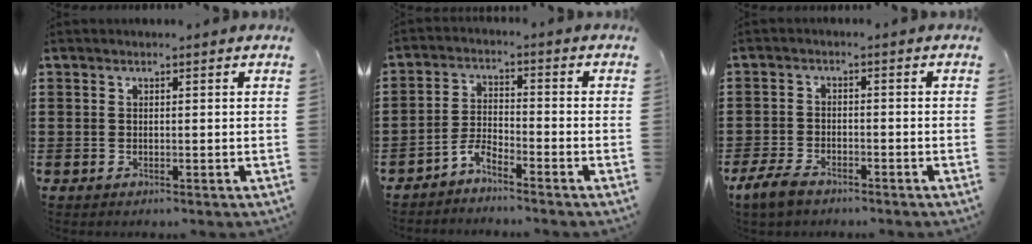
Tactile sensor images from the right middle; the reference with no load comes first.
{"total": 3.6, "force": [-3.4, 0.4, 1.0], "torque": [-0.021, 0.008, -0.070]}
{"total": 3.8, "force": [-2.9, 1.6, 2.0], "torque": [-0.056, 0.003, -0.062]}